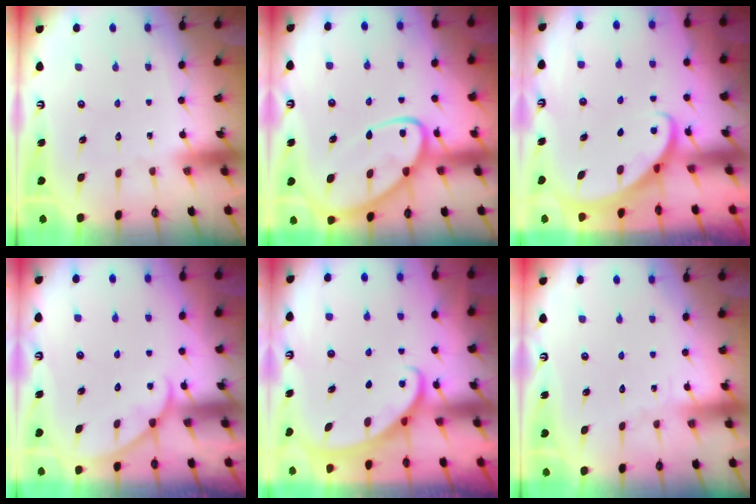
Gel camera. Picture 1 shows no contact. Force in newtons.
{"total": 12.6, "press": 12.5, "slide": 1.0}
{"total": 2.8, "press": 2.8, "slide": 0.2}
{"total": 3.9, "press": 3.8, "slide": 0.3}
{"total": 1.8, "press": 1.8, "slide": 0.1}
{"total": 2.6, "press": 2.6, "slide": 0.2}